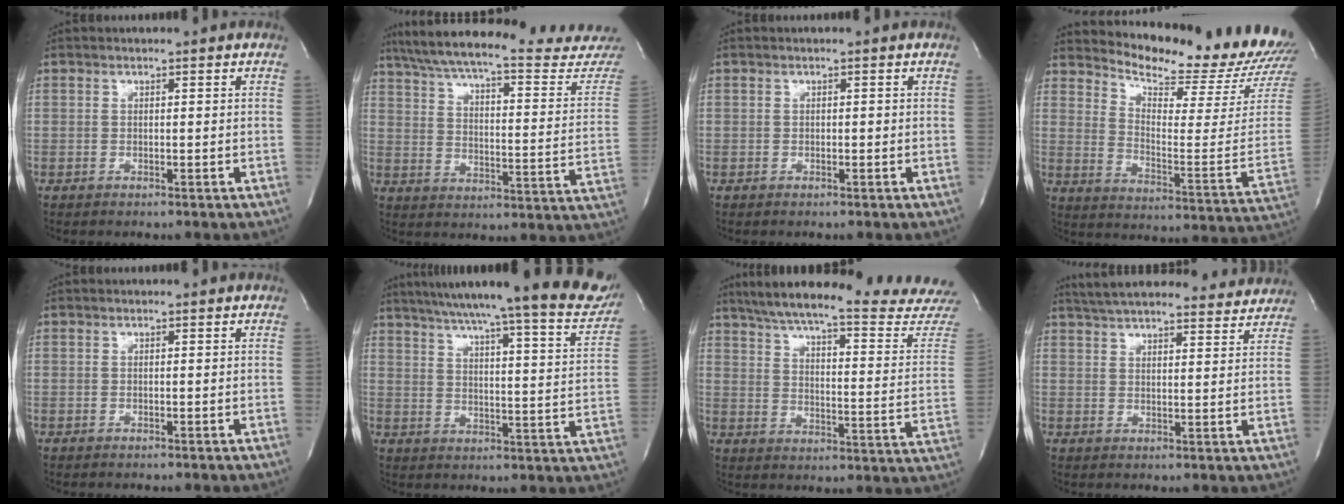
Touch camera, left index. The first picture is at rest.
{"total": 29.6, "force": [26.7, 2.8, 12.4], "torque": [-0.191, -0.084, 0.336]}
{"total": 0.5, "force": [-0.5, 0.1, 0.1], "torque": [0.002, -0.003, -0.008]}
{"total": 18.9, "force": [18.3, 1.1, 4.6], "torque": [-0.083, -0.120, 0.231]}
{"total": 0.0}
{"total": 23.7, "force": [20.5, 1.0, 11.9], "torque": [-0.174, -0.049, 0.255]}
{"total": 28.1, "force": [25.5, 0.9, 11.6], "torque": [-0.181, -0.098, 0.319]}
{"total": 22.1, "force": [20.5, 3.6, 7.6], "torque": [-0.126, 0.000, 0.267]}